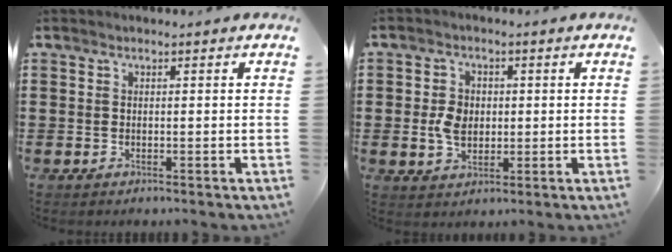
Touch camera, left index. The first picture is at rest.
{"total": 4.4, "force": [0.0, 3.2, 3.1], "torque": [-0.072, 0.008, -0.004]}